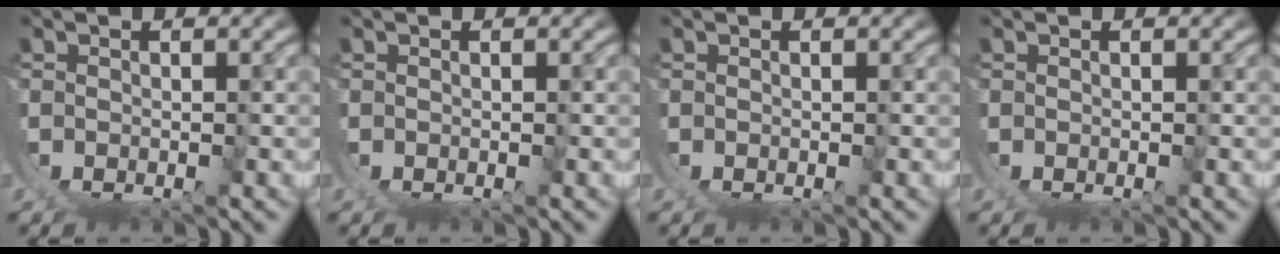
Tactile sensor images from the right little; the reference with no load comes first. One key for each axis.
{"total": 0.0}
{"total": 0.0}
{"total": 0.0}